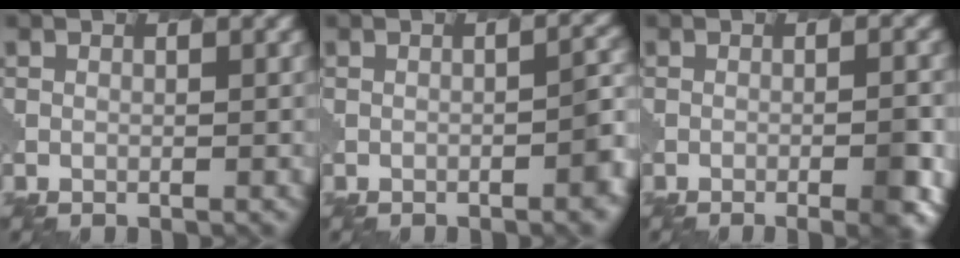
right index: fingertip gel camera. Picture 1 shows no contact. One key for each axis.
{"total": 3.0, "fx": -1.2, "fy": 0.7, "fz": 2.6, "tx": -0.032, "ty": 0.007, "tz": -0.022}
{"total": 4.2, "fx": -1.5, "fy": 1.3, "fz": 3.7, "tx": -0.040, "ty": 0.005, "tz": -0.017}